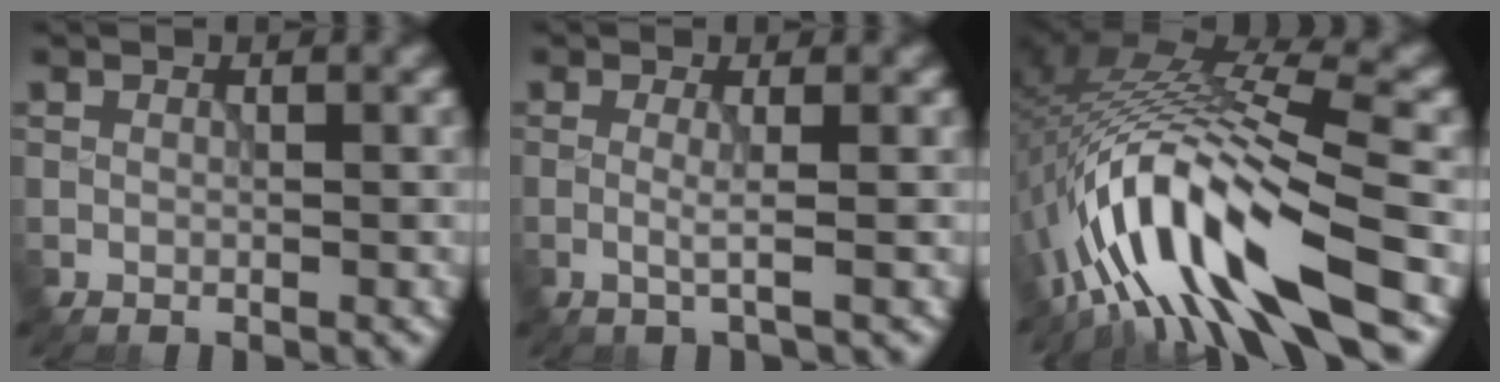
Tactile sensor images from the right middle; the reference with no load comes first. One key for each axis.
{"total": 1.6, "fx": -0.1, "fy": 0.2, "fz": 1.6, "tx": -0.031, "ty": -0.006, "tz": -0.008}
{"total": 12.9, "fx": -5.5, "fy": 3.1, "fz": 11.3, "tx": -0.206, "ty": 0.017, "tz": -0.088}